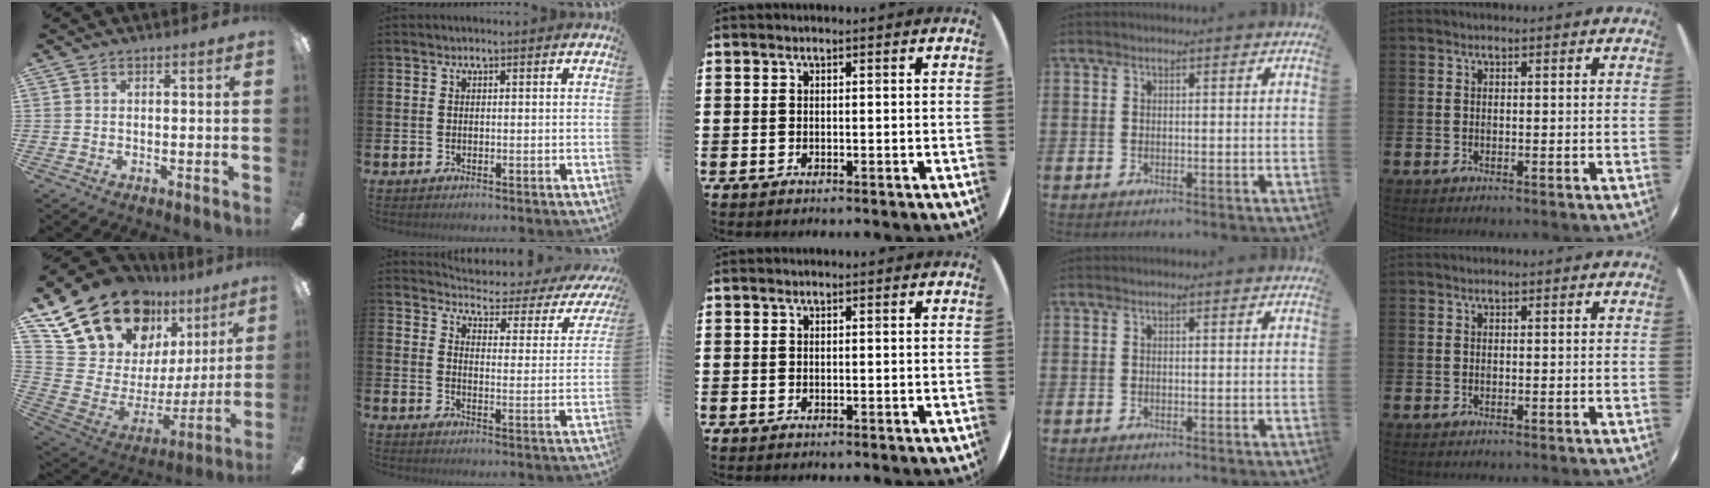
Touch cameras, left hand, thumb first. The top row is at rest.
{"thumb": {"total": 23.0, "force": [17.0, 11.9, 9.9], "torque": [-0.189, -0.117, 0.327]}, "index": {"total": 3.4, "force": [3.1, 0.9, 1.1], "torque": [-0.042, -0.033, 0.044]}}